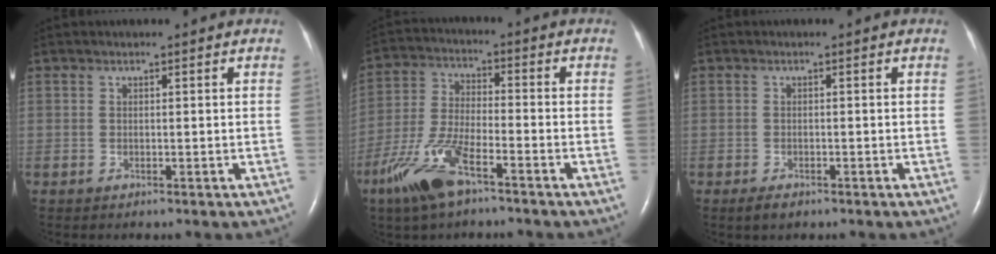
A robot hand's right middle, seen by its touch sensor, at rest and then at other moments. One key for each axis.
{"total": 10.4, "fx": -6.5, "fy": 2.5, "fz": 7.7, "tx": -0.175, "ty": -0.012, "tz": -0.128}
{"total": 1.8, "fx": -1.3, "fy": 0.8, "fz": 1.1, "tx": -0.026, "ty": -0.002, "tz": -0.017}